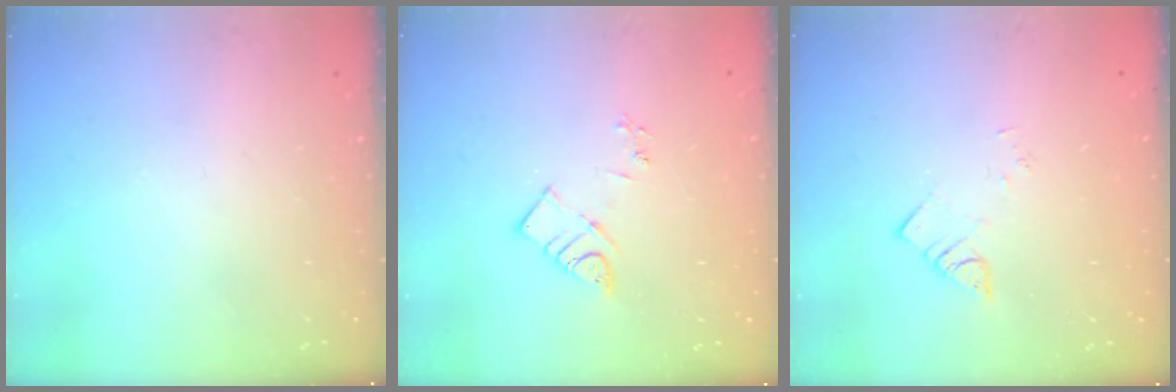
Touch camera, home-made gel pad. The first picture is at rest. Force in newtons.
{"total": 6.0, "press": 6.0, "slide": 0.2}
{"total": 2.2, "press": 2.2, "slide": 0.2}